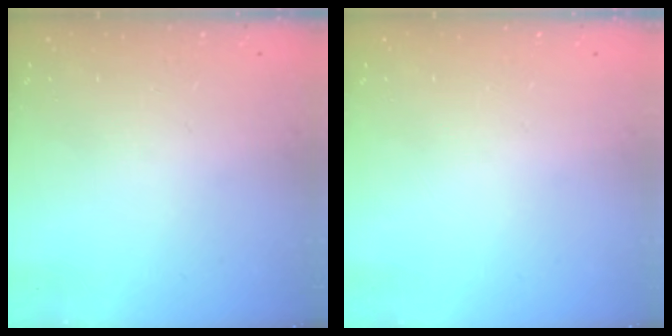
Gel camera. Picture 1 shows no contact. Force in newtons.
{"total": 0.0}